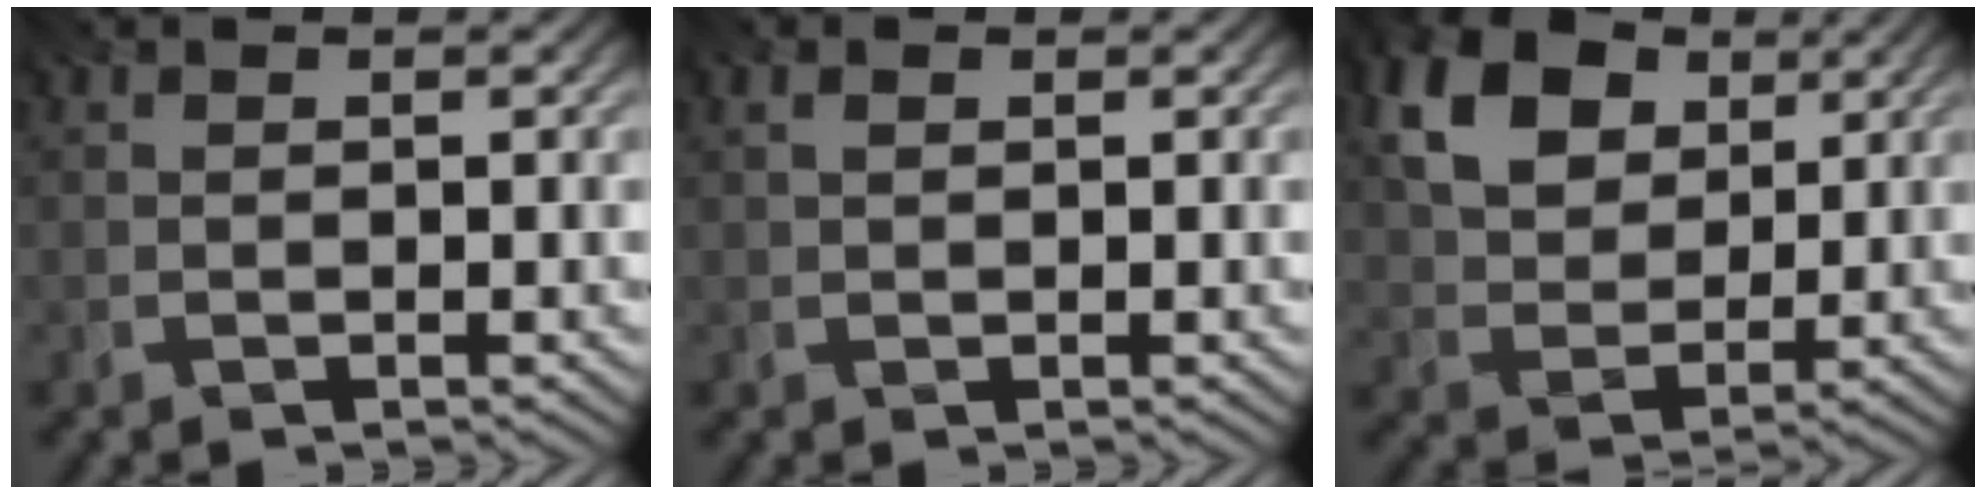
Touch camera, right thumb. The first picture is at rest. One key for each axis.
{"total": 0.8, "fx": 0.1, "fy": 0.5, "fz": 0.6, "tx": -0.015, "ty": 0.000, "tz": 0.004}
{"total": 12.7, "fx": 5.7, "fy": 8.6, "fz": 7.3, "tx": -0.184, "ty": 0.016, "tz": 0.102}